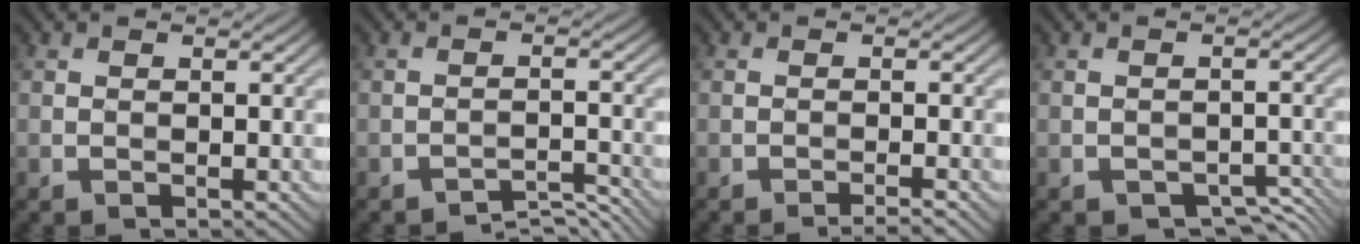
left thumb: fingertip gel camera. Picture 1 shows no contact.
{"total": 3.1, "force": [-3.1, -0.4, 0.0], "torque": [0.008, 0.010, -0.053]}
{"total": 1.3, "force": [-1.1, -0.5, 0.5], "torque": [-0.015, 0.005, -0.025]}
{"total": 2.5, "force": [-2.0, 1.1, 1.0], "torque": [-0.018, -0.005, -0.025]}